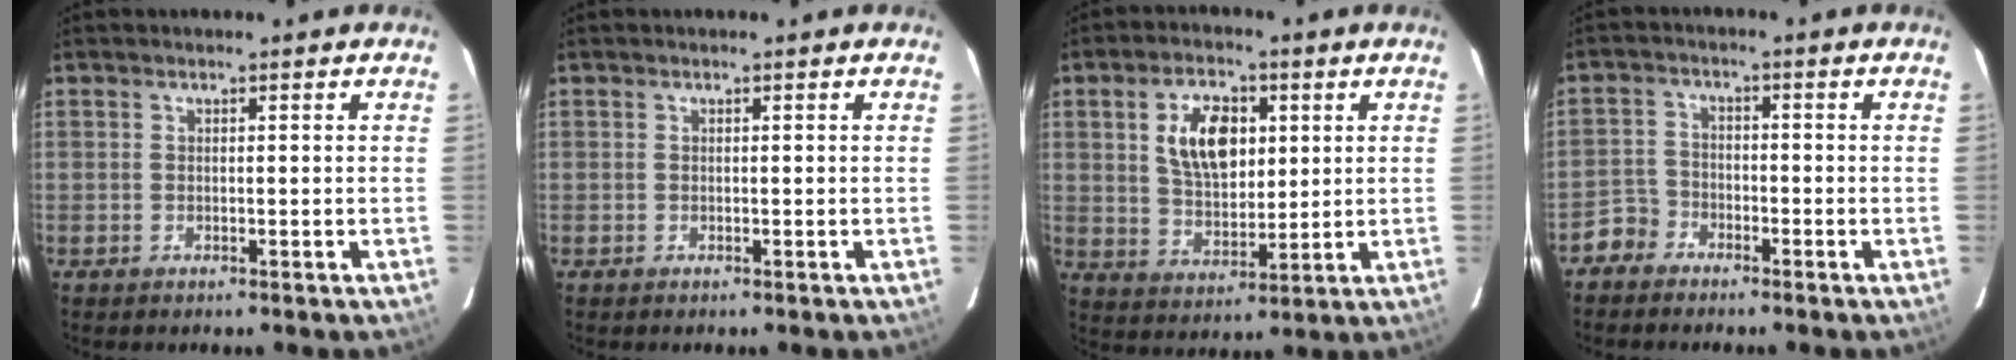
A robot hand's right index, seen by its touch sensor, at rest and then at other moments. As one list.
[{"total": 0.0}, {"total": 11.0, "force": [3.1, 6.3, 8.4], "torque": [-0.155, 0.014, 0.062]}, {"total": 3.9, "force": [-2.9, 2.6, -0.2], "torque": [0.000, 0.015, -0.061]}]